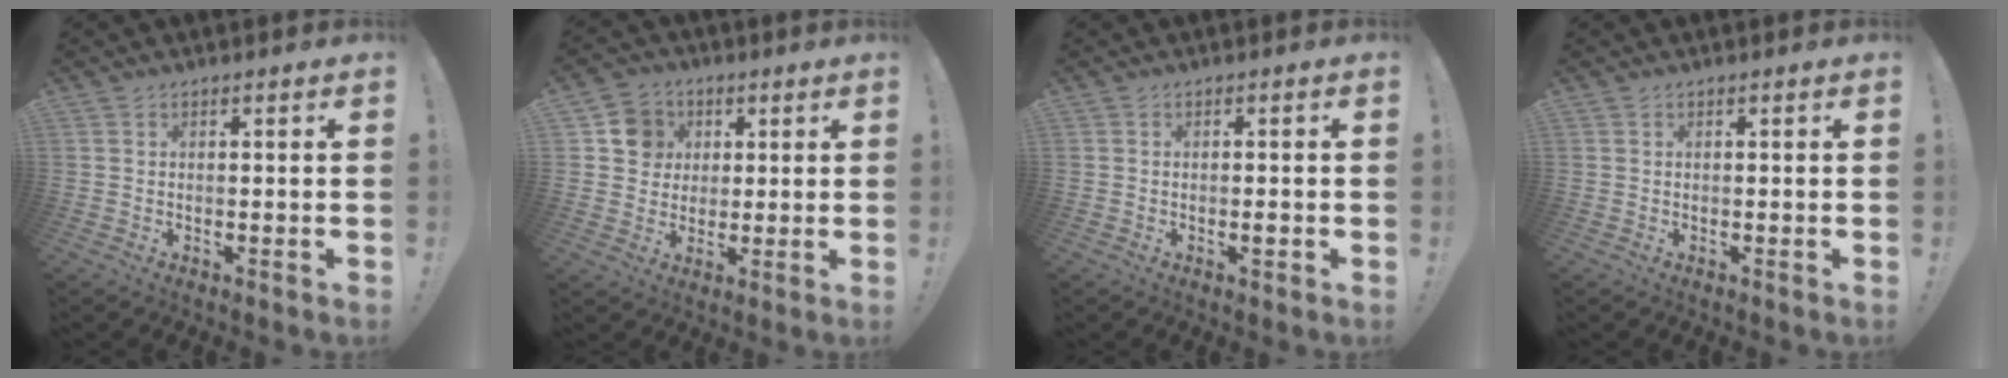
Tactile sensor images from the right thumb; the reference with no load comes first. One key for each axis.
{"total": 9.5, "fx": 2.6, "fy": 8.8, "fz": 2.3, "tx": -0.016, "ty": -0.011, "tz": 0.053}
{"total": 1.7, "fx": -0.8, "fy": 0.3, "fz": 1.4, "tx": -0.022, "ty": 0.002, "tz": -0.015}
{"total": 0.0}